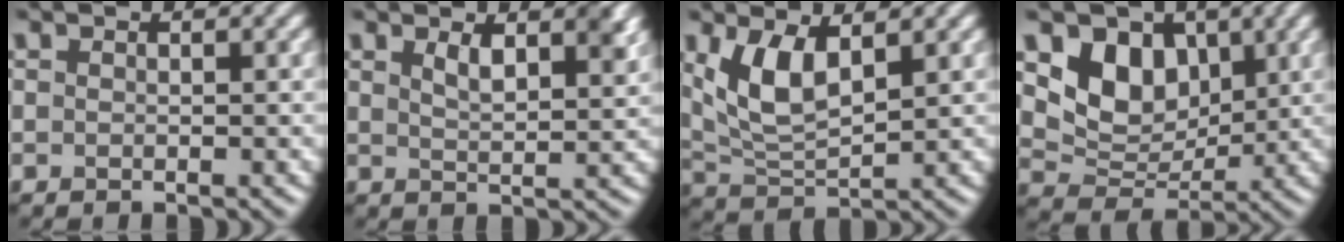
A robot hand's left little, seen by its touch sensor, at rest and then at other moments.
{"total": 3.3, "force": [1.8, 1.1, 2.5], "torque": [-0.044, -0.002, 0.033]}
{"total": 5.1, "force": [2.1, 2.2, 4.1], "torque": [-0.098, -0.005, 0.047]}
{"total": 5.7, "force": [2.2, 4.3, 3.1], "torque": [-0.054, -0.012, 0.034]}